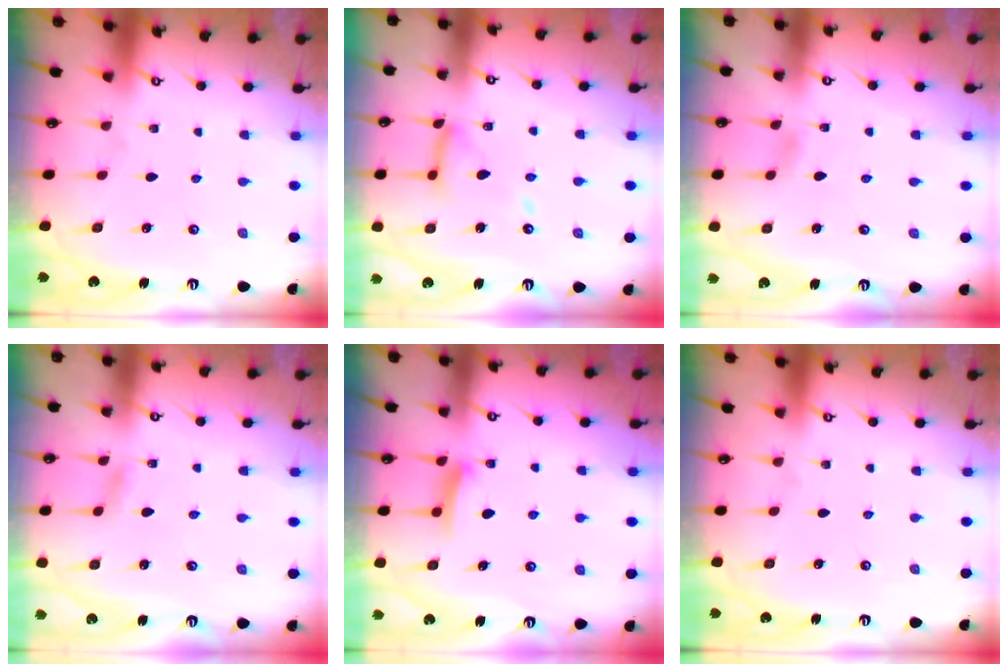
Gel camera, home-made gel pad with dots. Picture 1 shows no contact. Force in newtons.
{"total": 12.1, "press": 12.0, "slide": 1.1}
{"total": 2.4, "press": 2.4, "slide": 0.4}
{"total": 3.2, "press": 3.2, "slide": 0.4}
{"total": 6.8, "press": 6.7, "slide": 0.8}
{"total": 0.0}